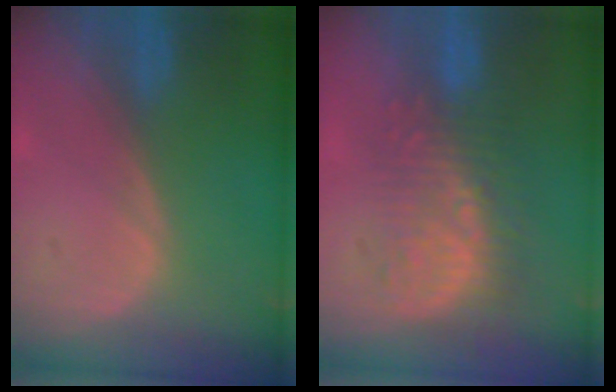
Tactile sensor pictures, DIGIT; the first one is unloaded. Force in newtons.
{"total": 9.2, "press": 8.4, "slide": 3.9}